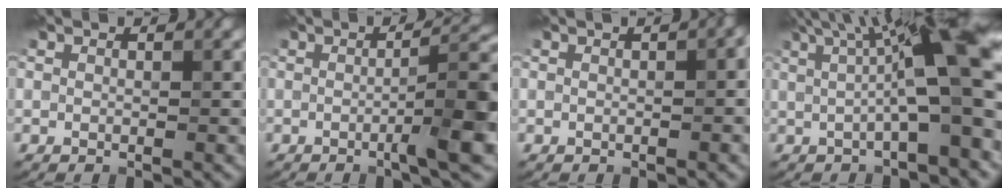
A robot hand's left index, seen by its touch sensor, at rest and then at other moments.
{"total": 6.7, "force": [-1.5, 1.1, 6.4], "torque": [-0.086, 0.013, -0.032]}
{"total": 1.4, "force": [0.0, 0.4, 1.4], "torque": [-0.013, 0.005, 0.004]}
{"total": 12.3, "force": [1.7, 2.8, 11.8], "torque": [-0.144, 0.028, 0.024]}